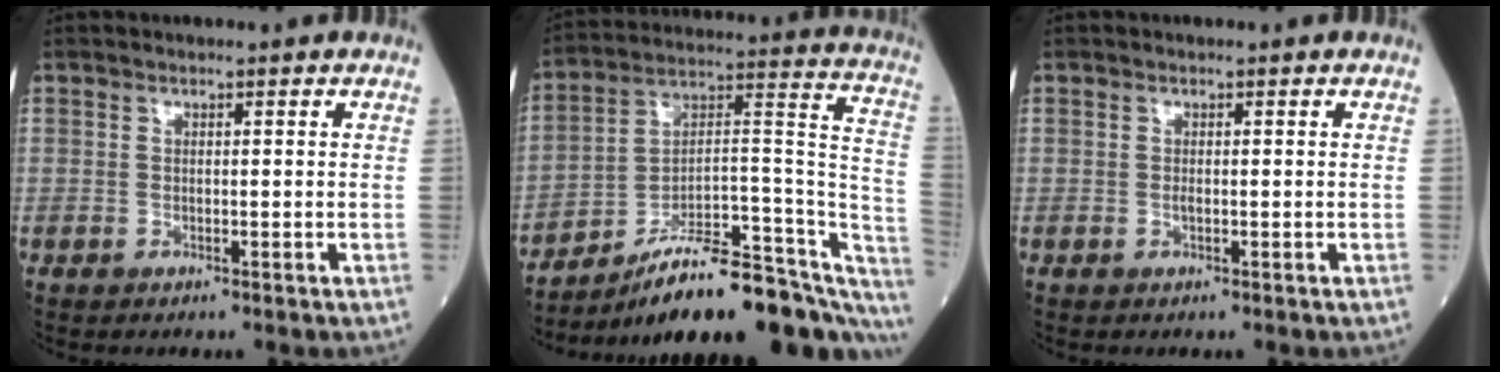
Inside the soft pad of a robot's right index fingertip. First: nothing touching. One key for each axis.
{"total": 25.3, "fx": -19.5, "fy": 4.9, "fz": 15.3, "tx": -0.137, "ty": 0.037, "tz": -0.288}
{"total": 0.5, "fx": -0.2, "fy": 0.2, "fz": 0.5, "tx": -0.013, "ty": -0.001, "tz": -0.004}